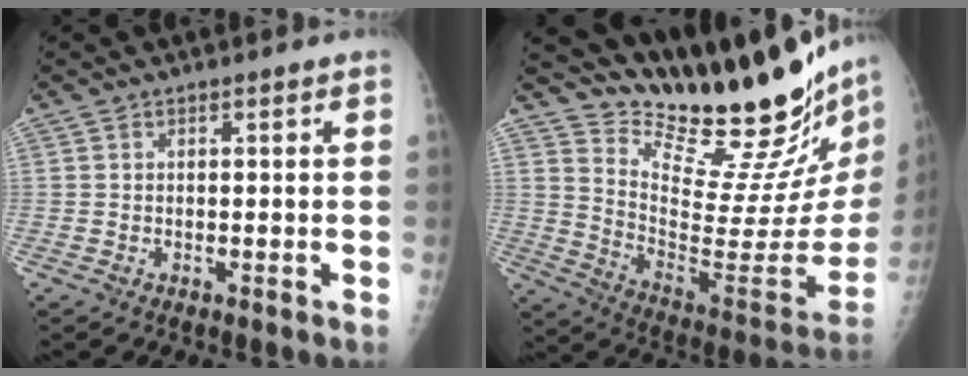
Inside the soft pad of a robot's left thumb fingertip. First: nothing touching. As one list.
[{"total": 28.7, "force": [26.3, 4.3, 10.6], "torque": [-0.135, -0.212, 0.367]}]